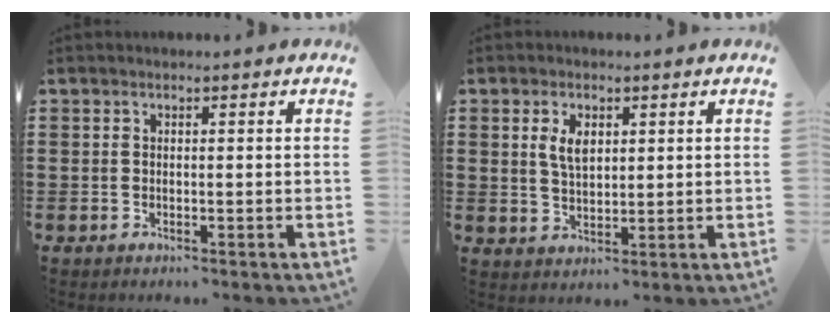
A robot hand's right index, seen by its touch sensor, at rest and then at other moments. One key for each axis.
{"total": 3.9, "fx": 1.4, "fy": 2.0, "fz": 3.0, "tx": -0.056, "ty": 0.005, "tz": 0.022}